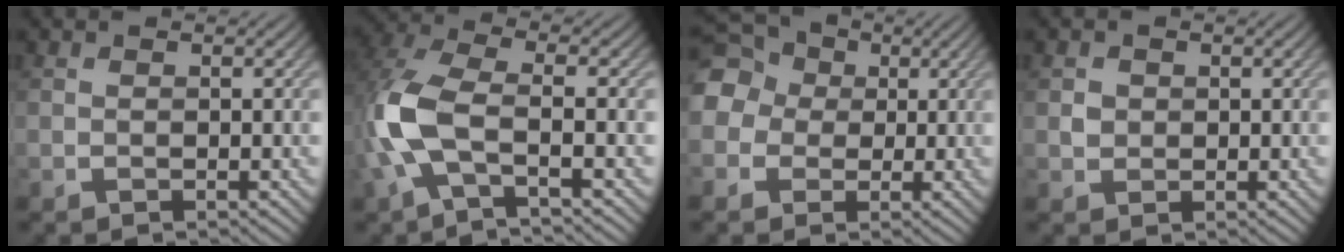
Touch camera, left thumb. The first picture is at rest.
{"total": 8.7, "force": [-2.1, 3.5, 7.7], "torque": [-0.188, 0.000, -0.056]}
{"total": 11.0, "force": [1.8, 9.9, 4.4], "torque": [-0.153, 0.030, 0.000]}
{"total": 1.5, "force": [0.2, 1.4, 0.4], "torque": [-0.008, -0.004, 0.004]}